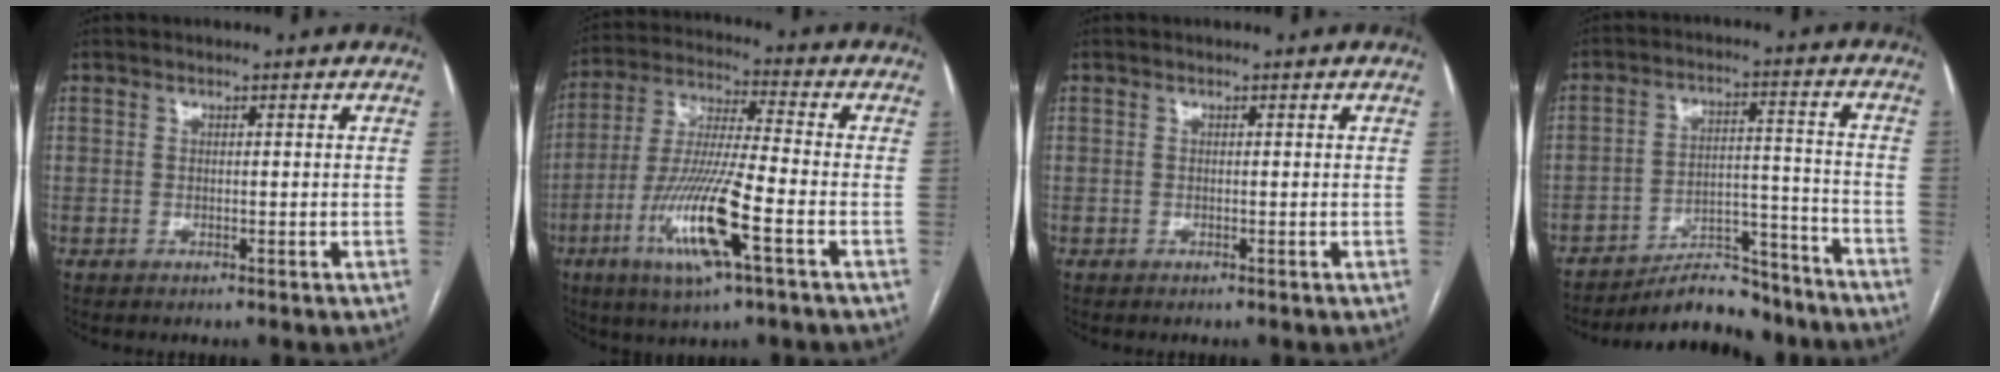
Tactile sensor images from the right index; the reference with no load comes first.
{"total": 14.5, "force": [-5.7, 0.9, 13.3], "torque": [-0.272, -0.017, -0.105]}
{"total": 0.0}
{"total": 12.3, "force": [-11.3, 3.5, 3.4], "torque": [-0.039, 0.035, -0.173]}